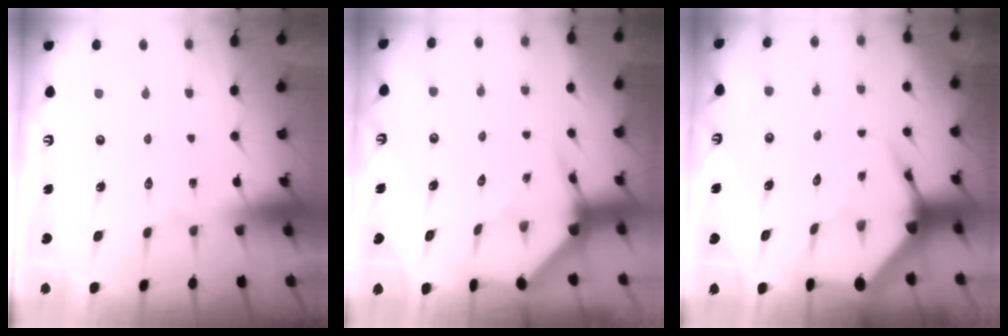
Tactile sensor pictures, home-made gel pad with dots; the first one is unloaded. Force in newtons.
{"total": 4.1, "press": 4.1, "slide": 0.4}
{"total": 4.7, "press": 4.7, "slide": 0.5}